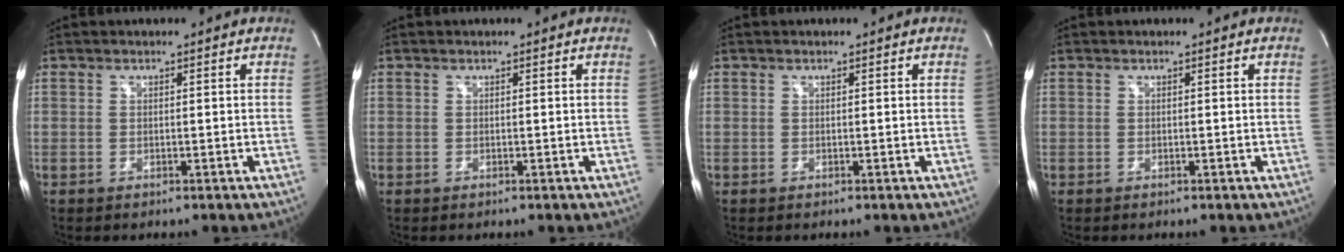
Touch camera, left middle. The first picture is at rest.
{"total": 0.0}
{"total": 0.0}
{"total": 0.0}